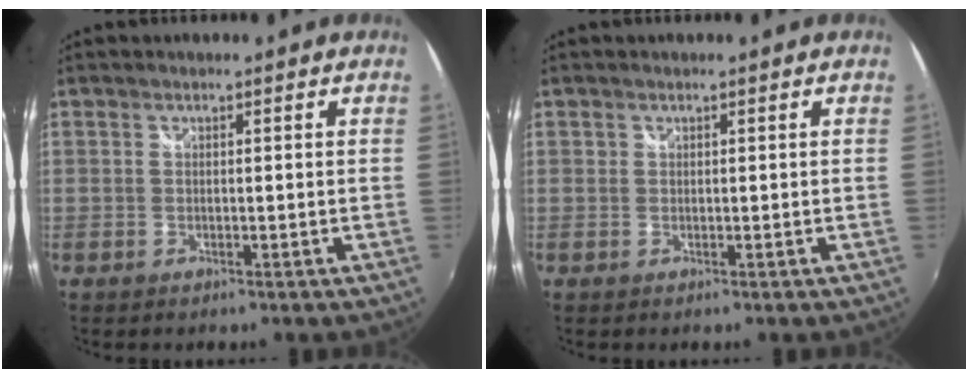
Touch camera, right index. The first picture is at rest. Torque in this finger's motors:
{"motor_torque": [-0.09, 0.02, -0.02, 0.01]}